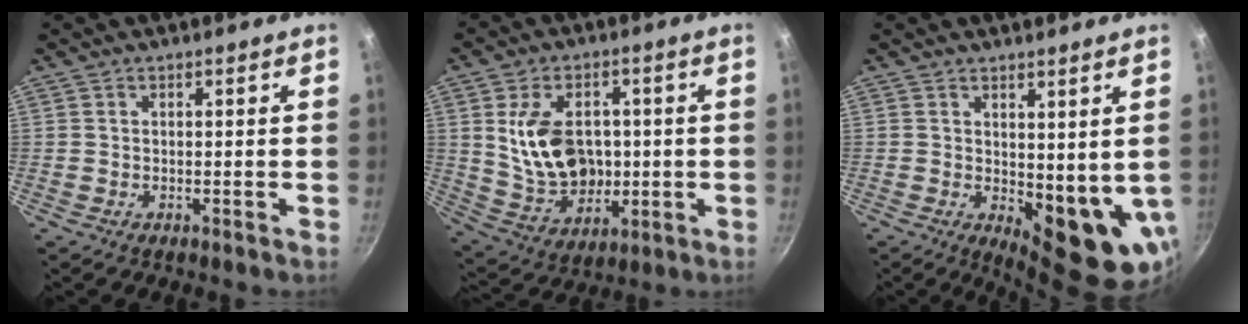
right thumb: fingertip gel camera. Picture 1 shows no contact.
{"total": 15.5, "force": [1.3, 11.2, 10.7], "torque": [-0.154, -0.005, 0.039]}
{"total": 10.9, "force": [1.1, 5.4, 9.4], "torque": [-0.096, -0.017, 0.033]}